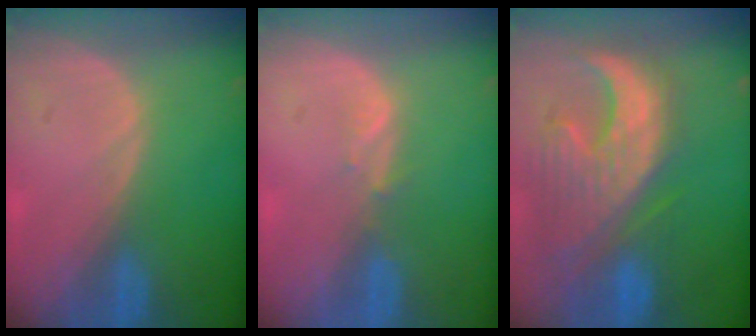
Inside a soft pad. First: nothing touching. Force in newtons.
{"total": 1.4, "press": 1.2, "slide": 0.6}
{"total": 12.6, "press": 11.1, "slide": 6.0}